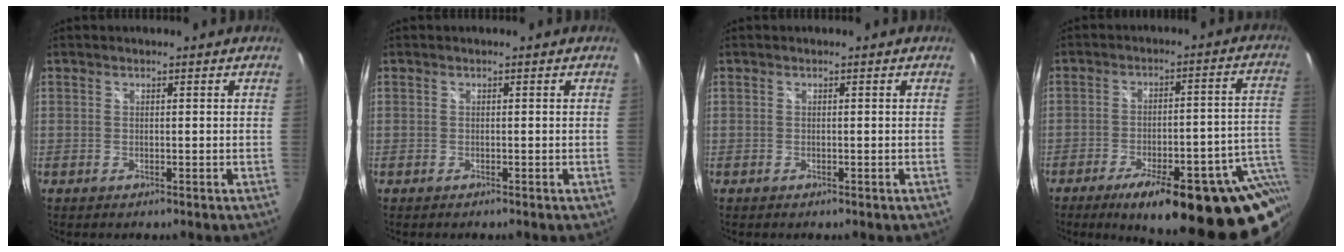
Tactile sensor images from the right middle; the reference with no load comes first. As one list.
[{"total": 0.7, "force": [-0.5, 0.3, 0.4], "torque": [-0.007, -0.002, -0.008]}, {"total": 0.5, "force": [-0.3, 0.3, 0.3], "torque": [-0.005, -0.002, -0.005]}, {"total": 25.8, "force": [-16.2, 6.3, 19.1], "torque": [-0.234, -0.015, -0.208]}]